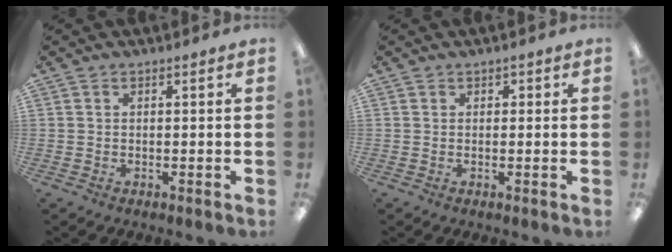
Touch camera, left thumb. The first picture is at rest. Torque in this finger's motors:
{"motor_torque": [-0.33, 0.06, -0.32, -0.10, -0.01]}